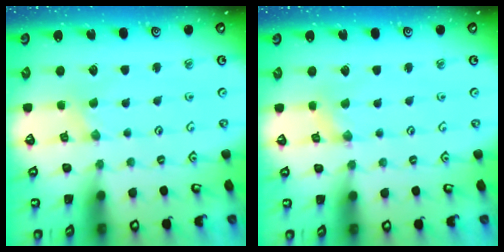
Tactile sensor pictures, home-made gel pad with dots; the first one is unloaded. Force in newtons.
{"total": 0.7, "press": 0.7, "slide": 0.2}